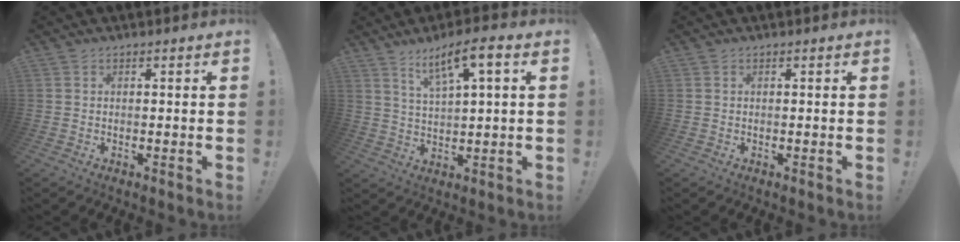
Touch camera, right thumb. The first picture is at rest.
{"total": 8.8, "force": [4.4, 1.7, 7.4], "torque": [-0.121, -0.018, 0.072]}
{"total": 0.0}